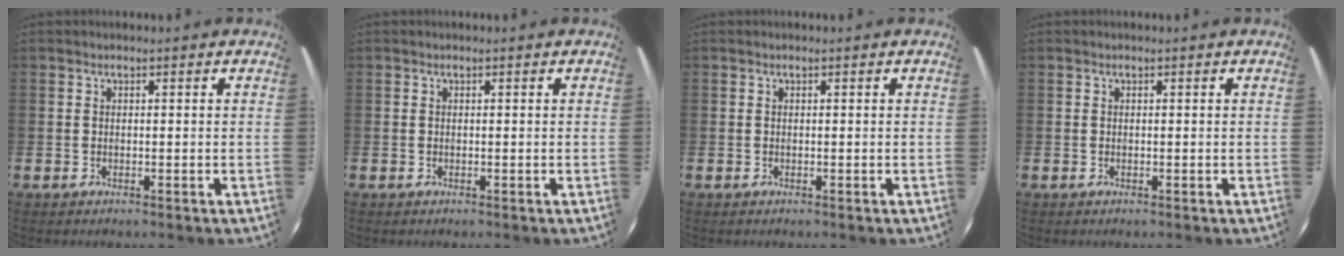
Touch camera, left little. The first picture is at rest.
{"total": 0.0}
{"total": 0.0}
{"total": 0.0}